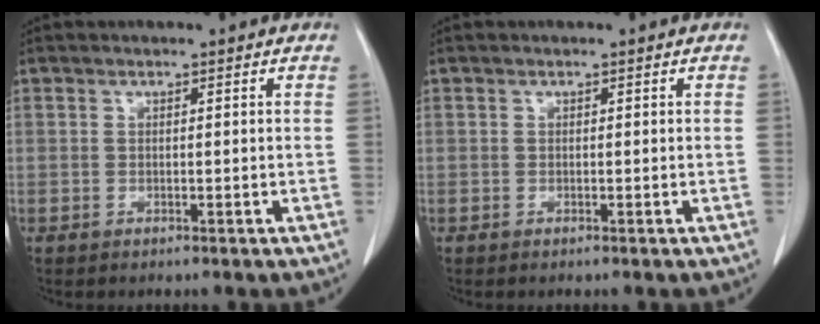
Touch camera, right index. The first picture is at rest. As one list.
[{"total": 0.0}]